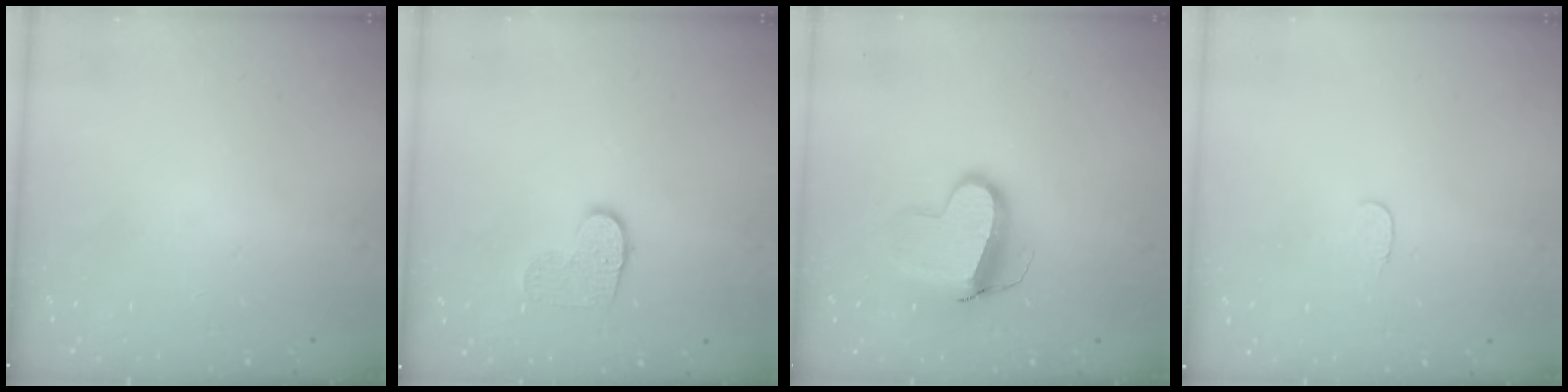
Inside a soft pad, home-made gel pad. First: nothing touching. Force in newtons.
{"total": 8.0, "press": 8.0, "slide": 0.4}
{"total": 10.7, "press": 10.6, "slide": 1.3}
{"total": 4.3, "press": 4.3, "slide": 0.3}